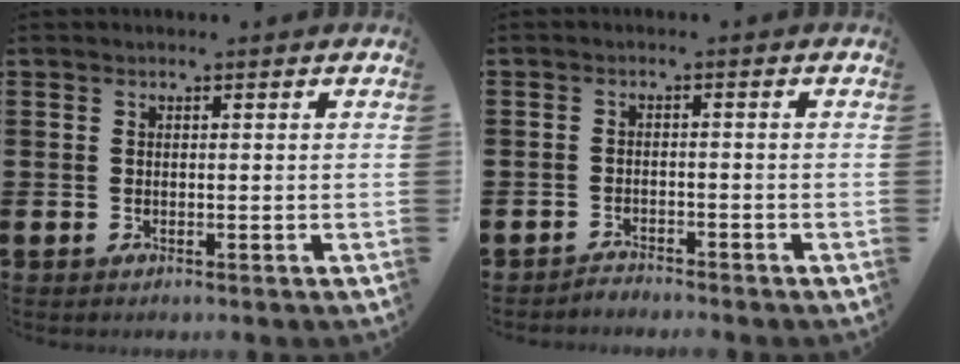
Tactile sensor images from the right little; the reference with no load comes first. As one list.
[{"total": 1.7, "force": [-1.7, -0.1, -0.2], "torque": [-0.001, 0.005, -0.036]}]